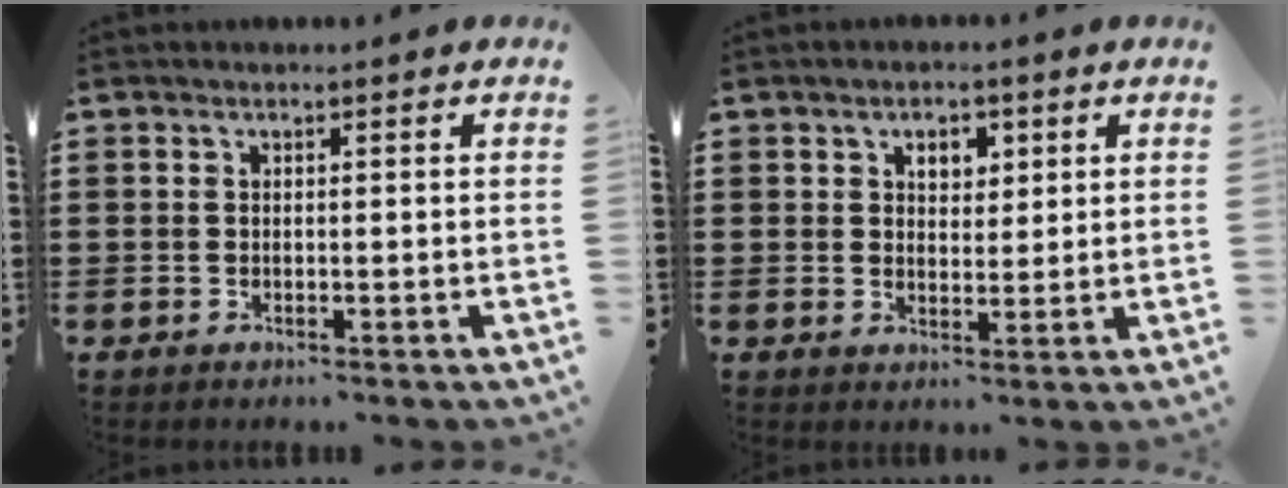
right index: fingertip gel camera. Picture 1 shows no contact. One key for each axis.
{"total": 3.2, "fx": 1.5, "fy": 2.1, "fz": 1.9, "tx": -0.027, "ty": 0.004, "tz": 0.022}